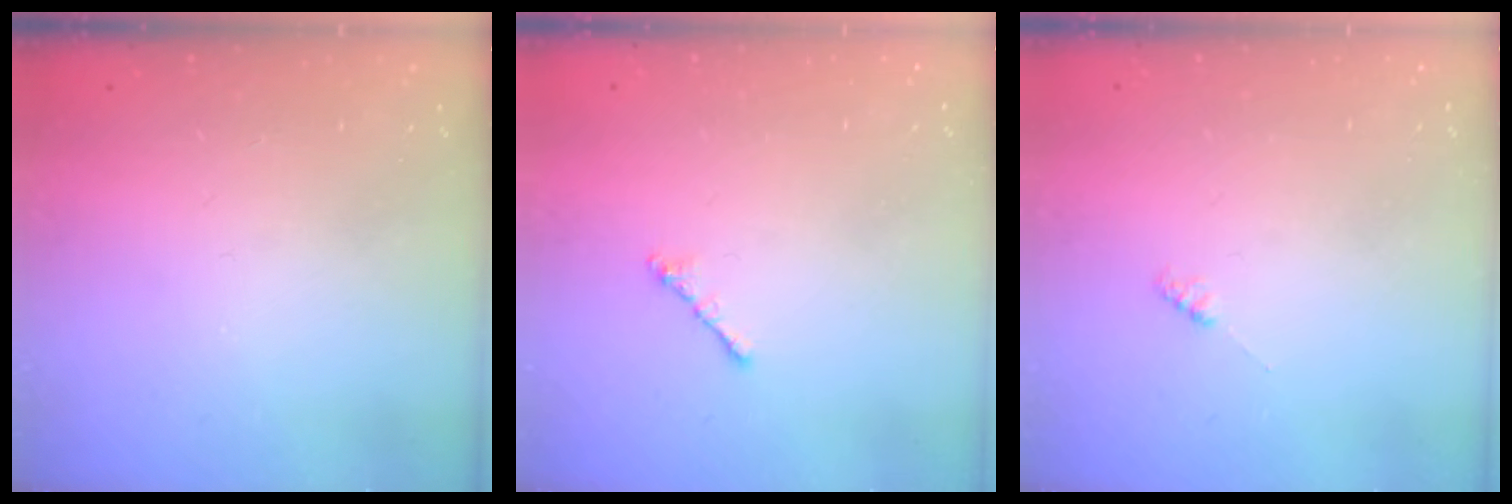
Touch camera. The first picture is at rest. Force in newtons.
{"total": 1.8, "press": 1.7, "slide": 0.6}
{"total": 1.9, "press": 1.9, "slide": 0.3}